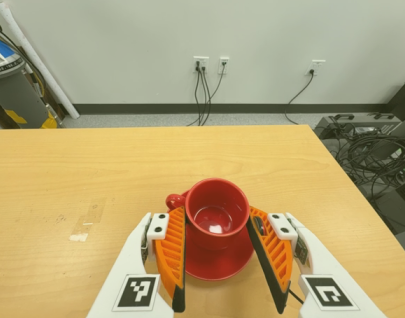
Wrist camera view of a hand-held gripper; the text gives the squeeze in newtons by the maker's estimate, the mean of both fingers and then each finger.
{"total": 2.4, "left": 2.0, "right": 2.8}